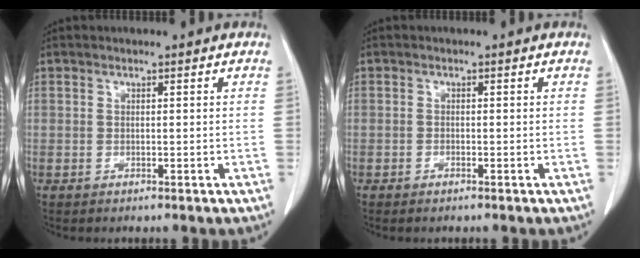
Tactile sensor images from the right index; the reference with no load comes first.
{"total": 0.8, "force": [-0.7, 0.2, 0.5], "torque": [-0.012, -0.002, -0.009]}